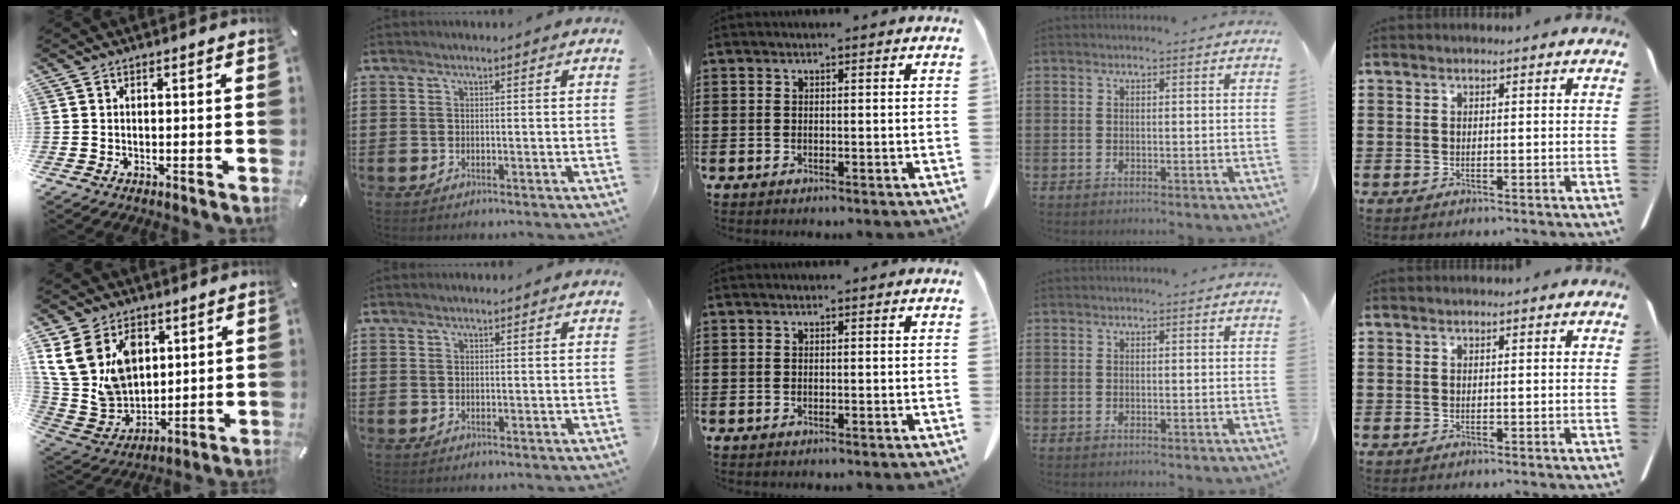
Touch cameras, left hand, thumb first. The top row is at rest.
{"thumb": {"total": 18.1, "force": [7.5, 13.8, 9.0], "torque": [-0.213, -0.032, 0.140]}}